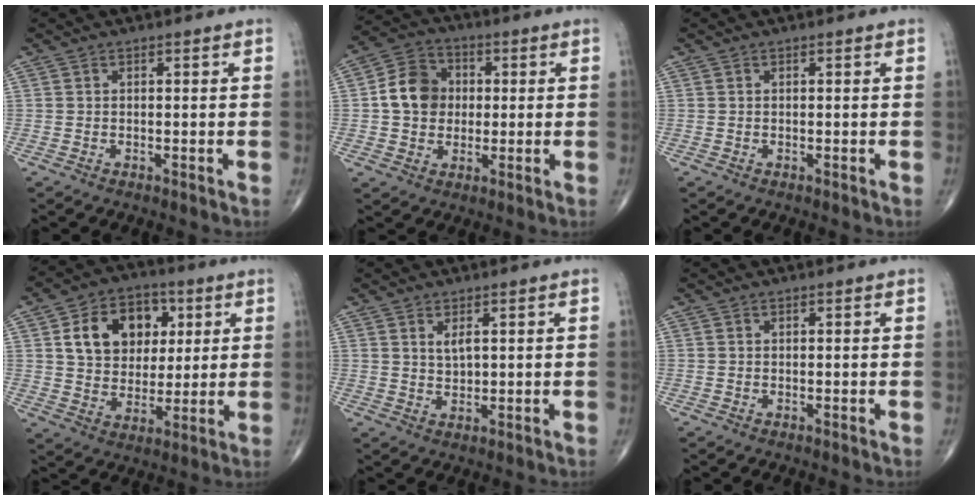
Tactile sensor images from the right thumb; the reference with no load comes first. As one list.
[{"total": 9.7, "force": [0.5, 8.2, 5.2], "torque": [-0.069, 0.016, -0.001]}, {"total": 0.0}, {"total": 14.7, "force": [4.4, 10.9, 8.7], "torque": [-0.101, -0.004, 0.074]}, {"total": 2.4, "force": [1.2, 1.0, 1.9], "torque": [-0.031, -0.010, 0.025]}, {"total": 0.0}]